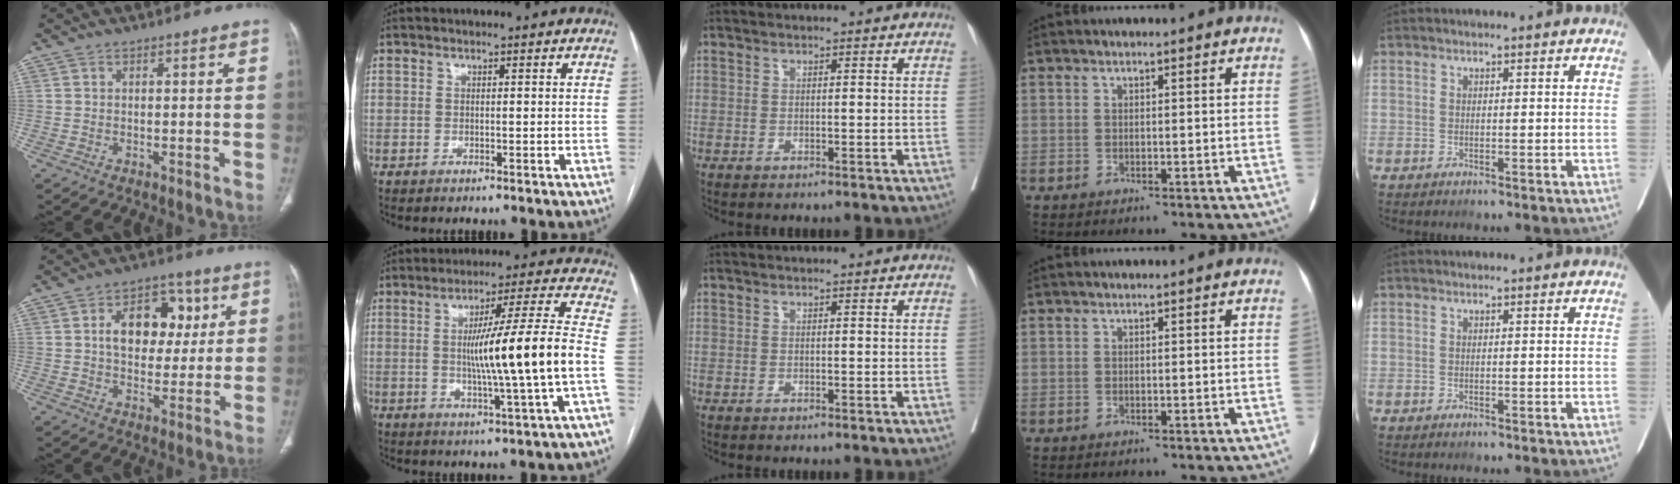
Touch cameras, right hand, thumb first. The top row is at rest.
{"thumb": {"total": 13.0, "force": [3.2, 9.0, 8.8], "torque": [-0.085, 0.003, 0.048]}, "index": {"total": 14.1, "force": [-1.4, -1.6, 13.9], "torque": [-0.227, -0.001, -0.022]}}